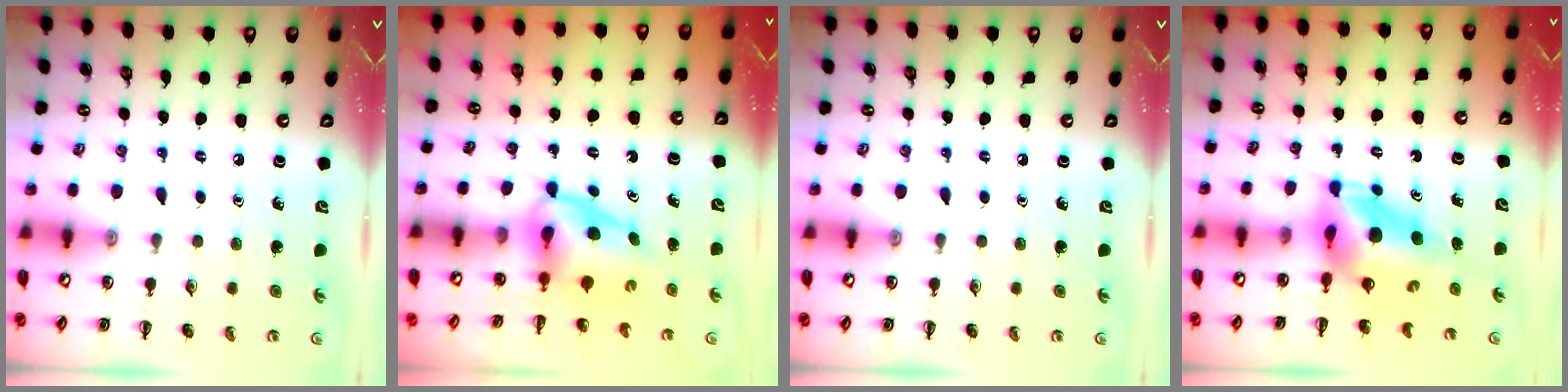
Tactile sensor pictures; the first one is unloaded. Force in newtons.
{"total": 6.4, "press": 6.3, "slide": 1.2}
{"total": 0.0}
{"total": 6.8, "press": 6.5, "slide": 1.9}